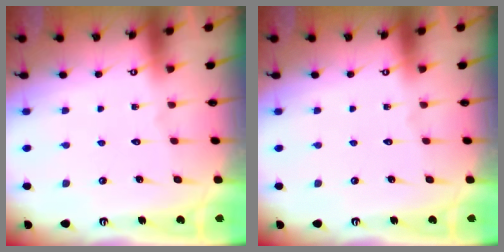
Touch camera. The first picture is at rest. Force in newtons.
{"total": 0.0}